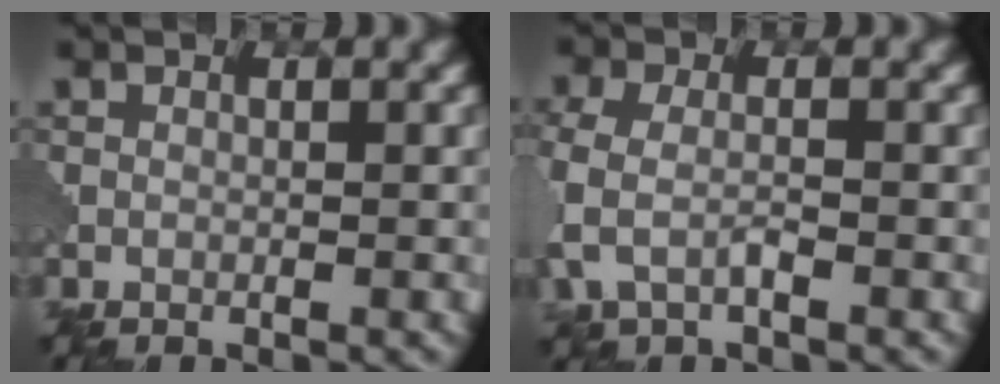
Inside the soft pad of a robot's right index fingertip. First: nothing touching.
{"total": 3.4, "force": [-1.1, 1.9, 2.6], "torque": [-0.075, -0.002, -0.027]}